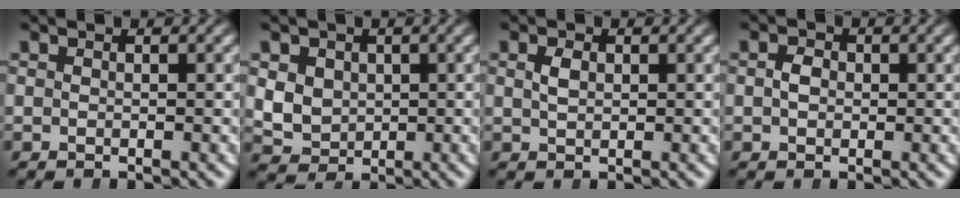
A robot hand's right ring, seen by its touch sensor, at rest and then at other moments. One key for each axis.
{"total": 6.4, "fx": -0.2, "fy": 6.0, "fz": 2.2, "tx": -0.073, "ty": -0.032, "tz": 0.012}
{"total": 1.0, "fx": 0.2, "fy": 0.6, "fz": 0.7, "tx": -0.013, "ty": -0.006, "tz": 0.012}
{"total": 1.1, "fx": -0.1, "fy": 0.9, "fz": 0.6, "tx": -0.011, "ty": -0.004, "tz": 0.001}